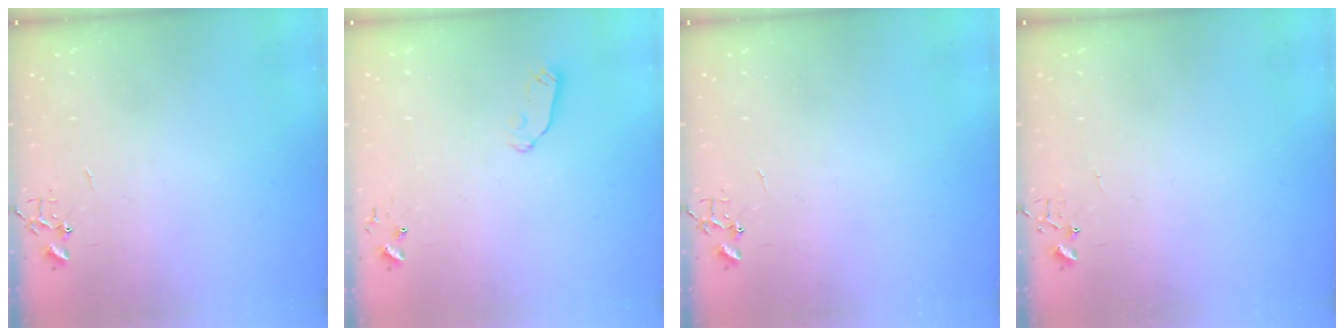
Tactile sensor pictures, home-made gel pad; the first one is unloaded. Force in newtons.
{"total": 5.6, "press": 5.6, "slide": 0.3}
{"total": 0.0}
{"total": 4.2, "press": 4.2, "slide": 0.3}